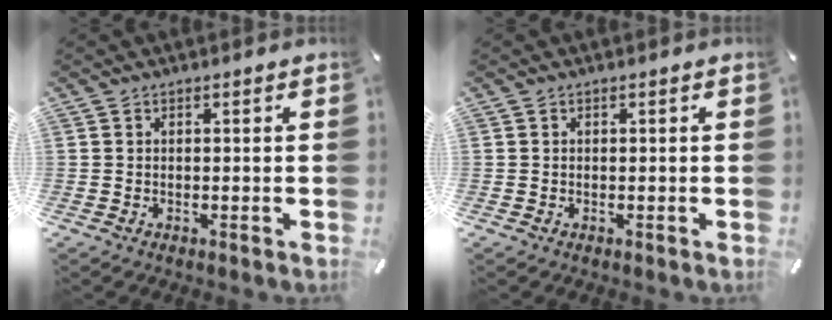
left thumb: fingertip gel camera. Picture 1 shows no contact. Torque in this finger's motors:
{"motor_torque": [0.02, 0.02, 0.04, 0.06, 0.00]}